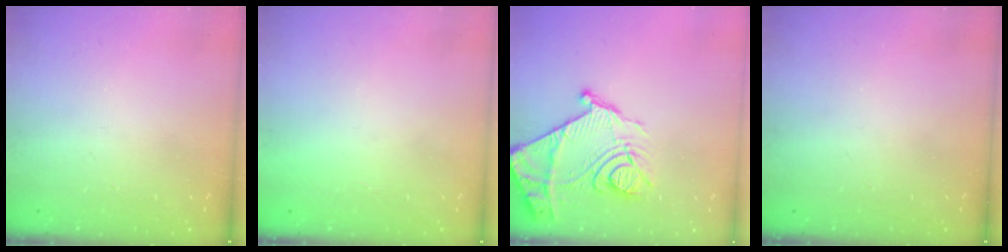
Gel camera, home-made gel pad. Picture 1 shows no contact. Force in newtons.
{"total": 1.6, "press": 1.5, "slide": 0.1}
{"total": 17.3, "press": 17.2, "slide": 1.7}
{"total": 0.0}